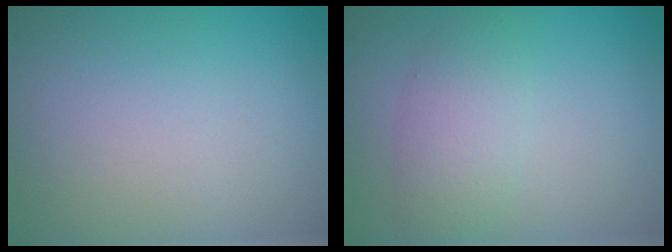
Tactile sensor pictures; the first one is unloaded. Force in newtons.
{"total": 3.0, "press": 3.0, "slide": 0.1}